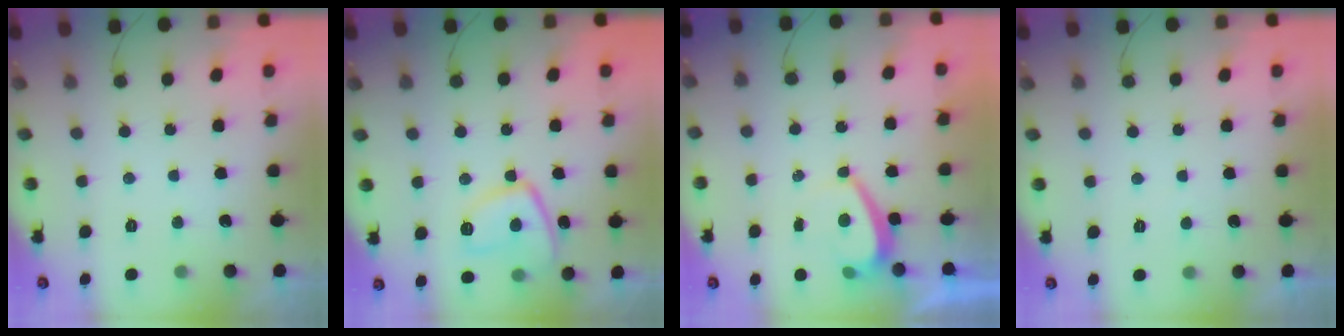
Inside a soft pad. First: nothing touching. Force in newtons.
{"total": 9.9, "press": 9.8, "slide": 1.1}
{"total": 1.7, "press": 1.6, "slide": 0.6}
{"total": 0.9, "press": 0.8, "slide": 0.4}